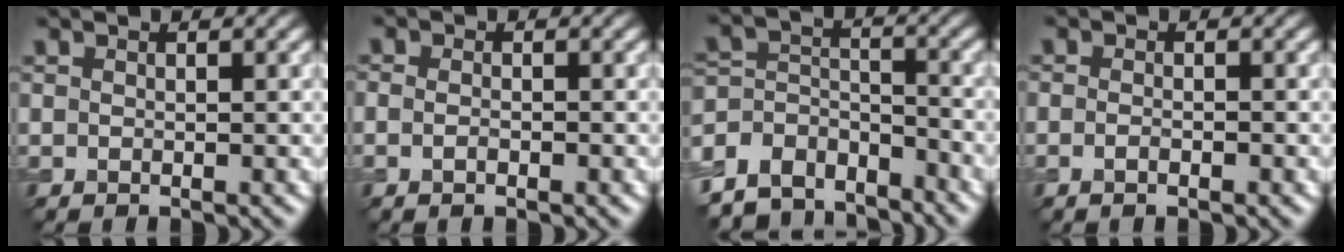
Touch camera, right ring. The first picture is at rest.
{"total": 2.2, "force": [0.2, 1.4, 1.7], "torque": [-0.010, 0.012, -0.022]}
{"total": 7.2, "force": [-6.2, 3.5, 1.3], "torque": [-0.022, -0.007, -0.119]}
{"total": 1.7, "force": [-0.3, 0.9, 1.5], "torque": [-0.005, 0.002, -0.016]}